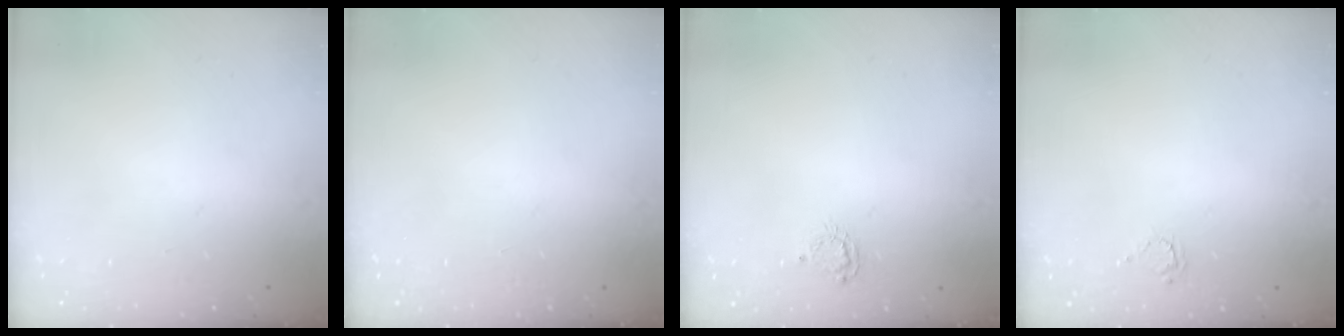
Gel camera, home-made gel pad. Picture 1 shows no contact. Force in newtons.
{"total": 0.0}
{"total": 4.7, "press": 4.6, "slide": 0.4}
{"total": 2.9, "press": 2.9, "slide": 0.4}